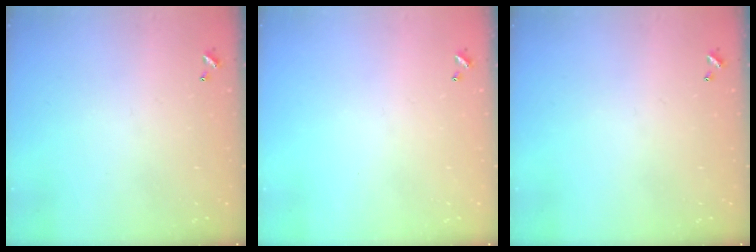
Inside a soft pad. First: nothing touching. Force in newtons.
{"total": 0.0}
{"total": 0.0}